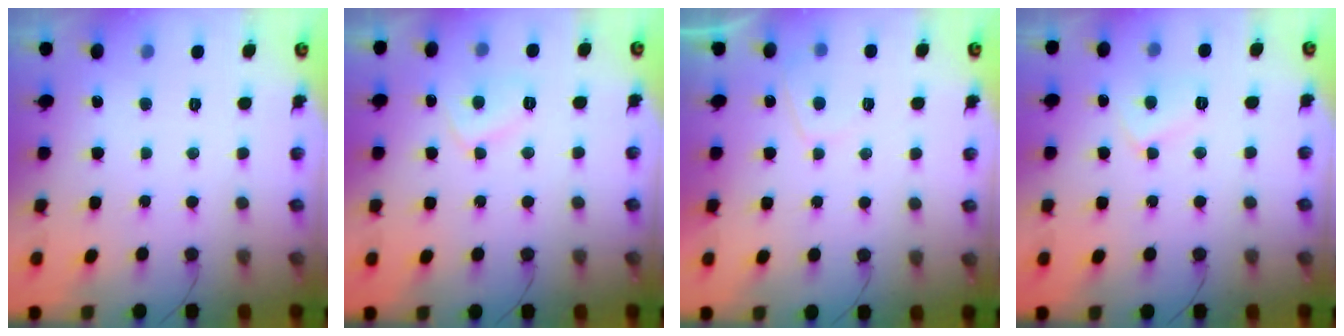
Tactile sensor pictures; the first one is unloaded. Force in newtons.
{"total": 5.5, "press": 5.5, "slide": 0.3}
{"total": 2.4, "press": 2.3, "slide": 0.7}
{"total": 5.5, "press": 5.5, "slide": 0.7}